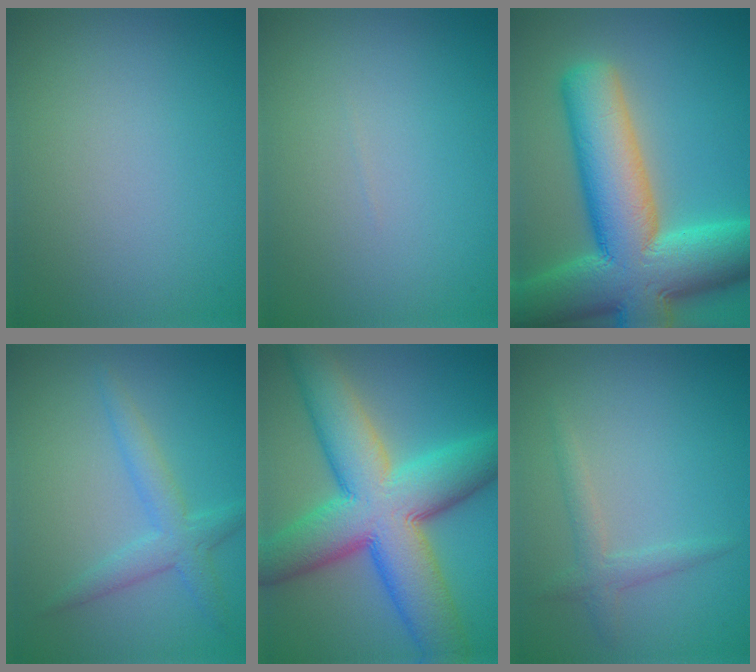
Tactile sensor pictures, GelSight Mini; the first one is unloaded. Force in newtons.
{"total": 0.0}
{"total": 15.0, "press": 14.9, "slide": 1.1}
{"total": 2.7, "press": 2.7, "slide": 0.0}
{"total": 13.1, "press": 13.1, "slide": 0.4}
{"total": 1.7, "press": 1.7, "slide": 0.0}